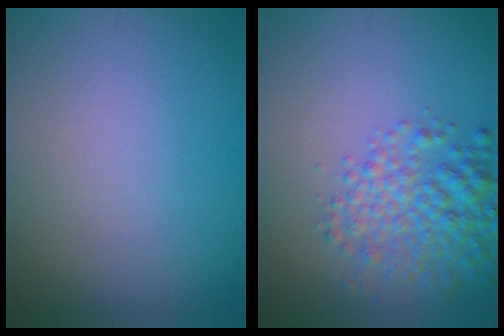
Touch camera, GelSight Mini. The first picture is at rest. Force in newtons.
{"total": 4.7, "press": 4.7, "slide": 0.1}